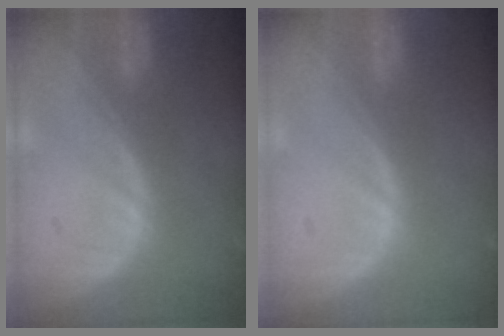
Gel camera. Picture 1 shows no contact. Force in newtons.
{"total": 0.0}